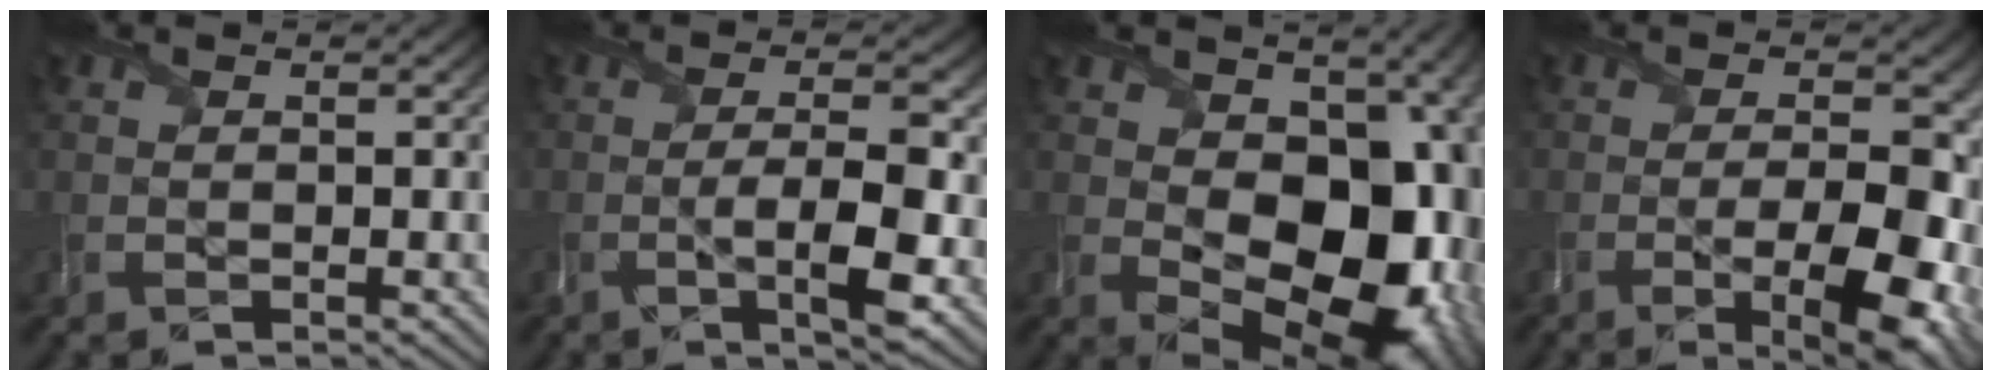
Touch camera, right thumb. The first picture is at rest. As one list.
[{"total": 7.4, "force": [-1.8, 1.8, 6.9], "torque": [-0.116, -0.002, -0.028]}, {"total": 16.9, "force": [0.3, 11.7, 12.2], "torque": [-0.145, -0.036, 0.031]}, {"total": 10.9, "force": [-3.8, 4.0, 9.4], "torque": [-0.126, -0.009, -0.056]}]